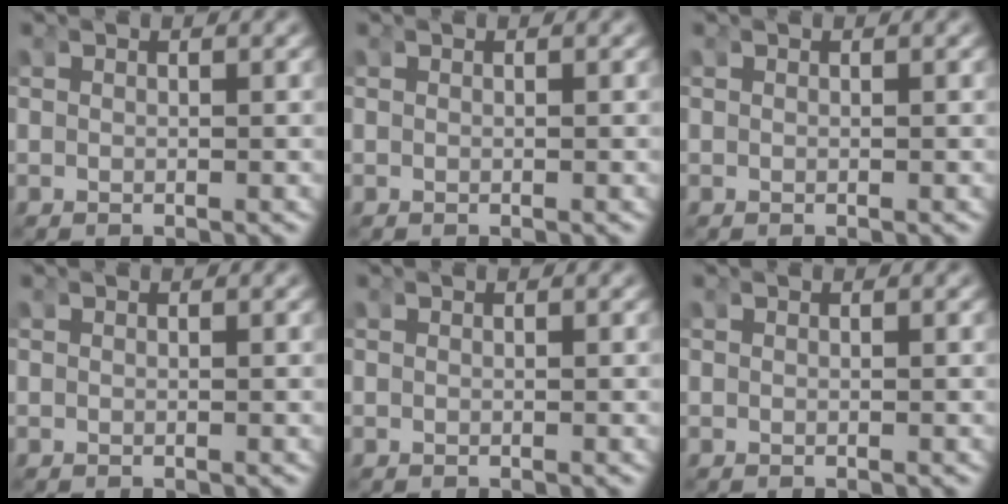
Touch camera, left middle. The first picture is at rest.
{"total": 0.0}
{"total": 0.0}
{"total": 0.0}
{"total": 0.0}
{"total": 0.0}